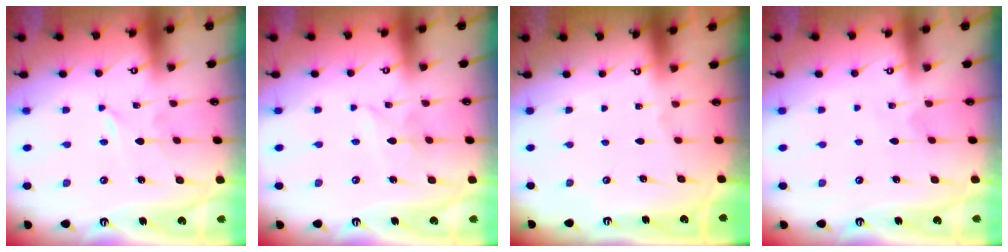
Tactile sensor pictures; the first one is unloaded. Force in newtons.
{"total": 2.6, "press": 2.6, "slide": 0.2}
{"total": 0.0}
{"total": 3.2, "press": 3.2, "slide": 0.3}